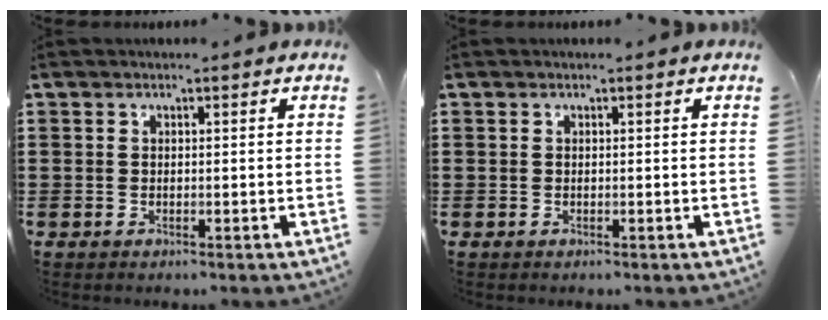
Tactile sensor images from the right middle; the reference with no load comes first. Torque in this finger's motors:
{"motor_torque": [-0.05, -0.02, 0.00, 0.00]}